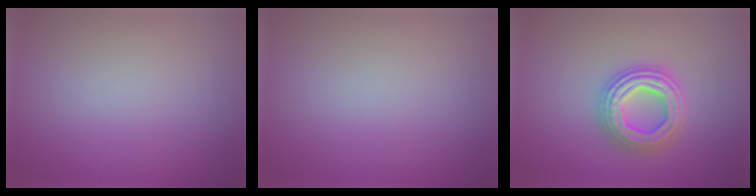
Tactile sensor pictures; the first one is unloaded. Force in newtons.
{"total": 0.0}
{"total": 4.5, "press": 4.4, "slide": 0.8}